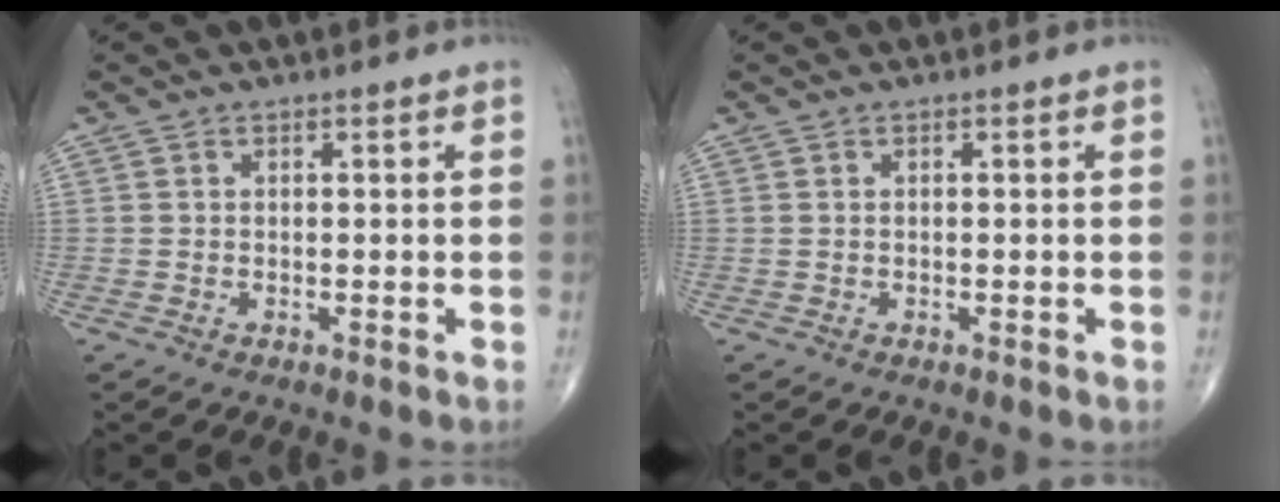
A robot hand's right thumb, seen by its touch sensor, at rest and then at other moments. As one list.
[{"total": 0.0}]